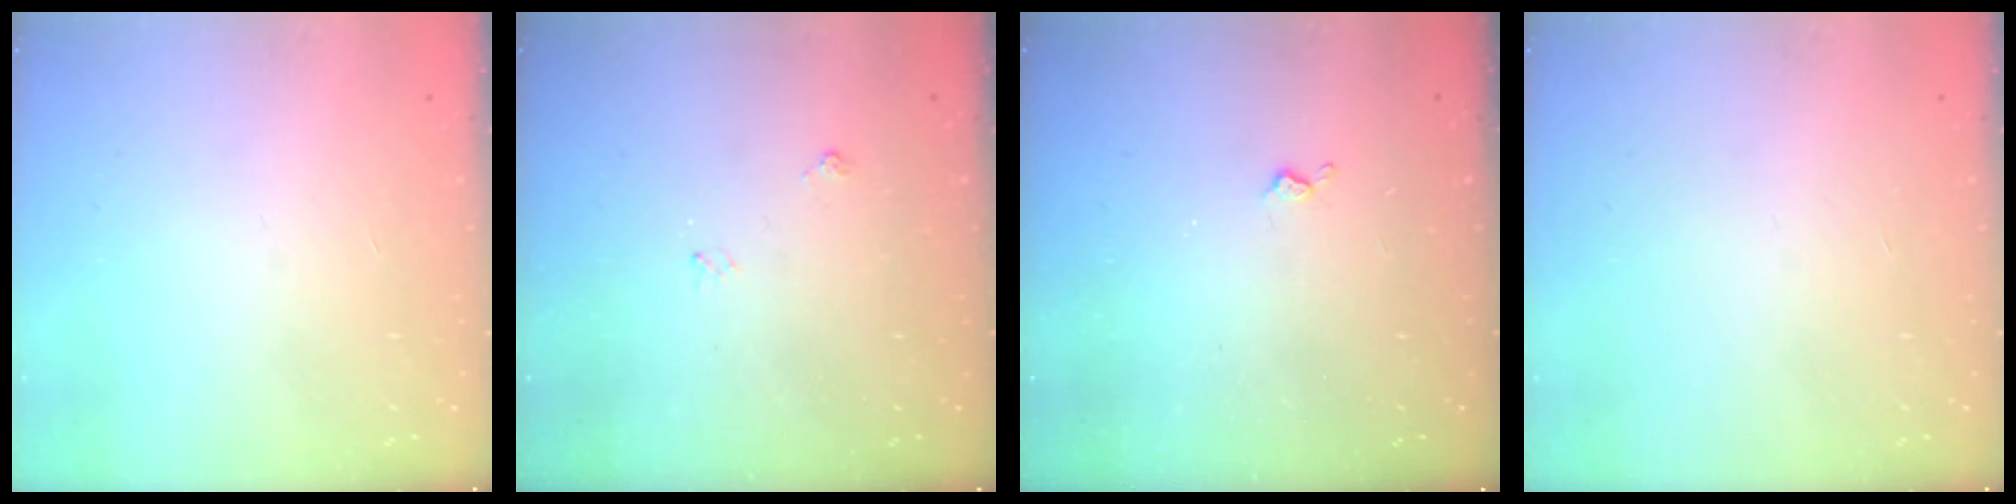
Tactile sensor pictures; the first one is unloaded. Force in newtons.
{"total": 4.4, "press": 4.3, "slide": 0.6}
{"total": 3.0, "press": 2.9, "slide": 0.4}
{"total": 0.0}